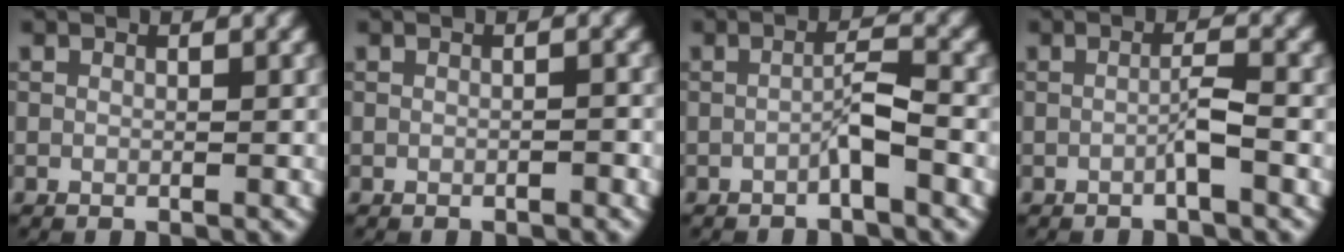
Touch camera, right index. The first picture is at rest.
{"total": 0.7, "force": [-0.5, 0.1, 0.4], "torque": [-0.006, 0.005, -0.008]}
{"total": 2.0, "force": [-1.1, 0.1, 1.7], "torque": [-0.031, 0.012, -0.023]}
{"total": 1.6, "force": [-0.8, -0.1, 1.4], "torque": [-0.024, 0.009, -0.017]}